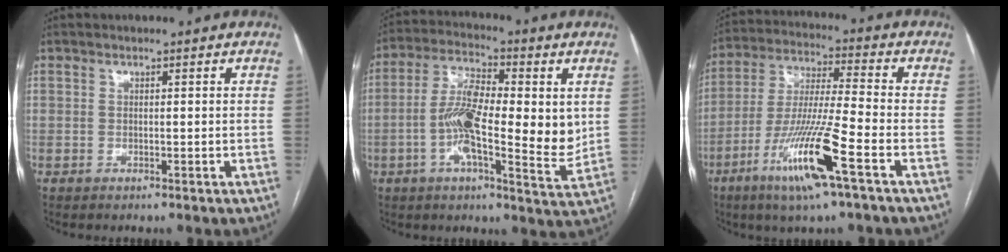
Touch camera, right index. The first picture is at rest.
{"total": 15.1, "force": [0.1, 4.4, 14.4], "torque": [-0.246, 0.003, -0.006]}
{"total": 14.4, "force": [-6.9, 0.0, 12.7], "torque": [-0.257, -0.021, -0.128]}